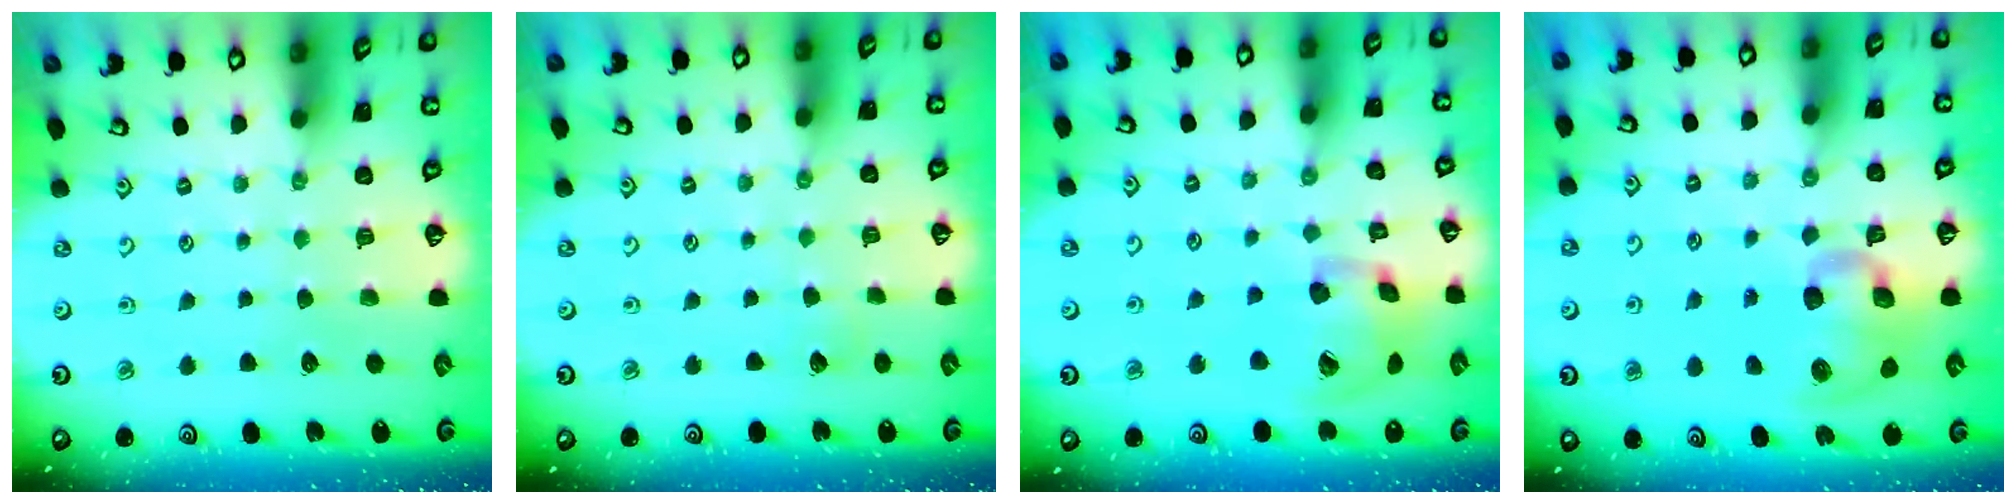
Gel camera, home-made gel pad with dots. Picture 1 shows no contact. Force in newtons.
{"total": 3.2, "press": 3.2, "slide": 0.4}
{"total": 15.4, "press": 15.2, "slide": 2.5}
{"total": 13.9, "press": 13.8, "slide": 1.9}